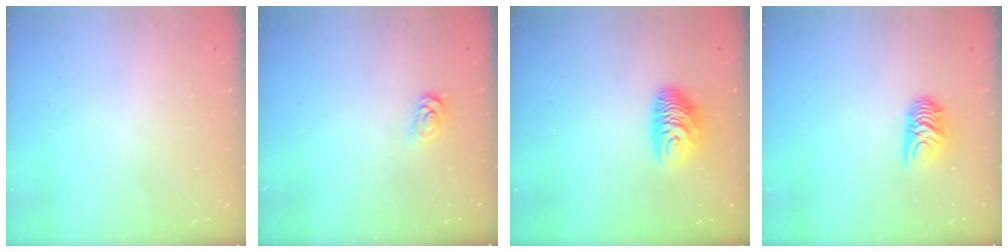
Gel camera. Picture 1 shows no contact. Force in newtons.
{"total": 2.0, "press": 2.0, "slide": 0.3}
{"total": 9.6, "press": 9.6, "slide": 1.0}
{"total": 7.5, "press": 7.5, "slide": 0.5}